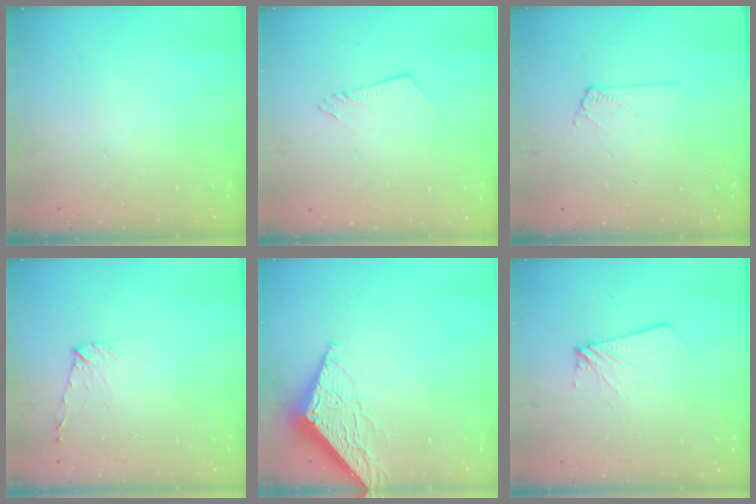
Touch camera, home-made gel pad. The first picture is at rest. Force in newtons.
{"total": 2.9, "press": 2.9, "slide": 0.2}
{"total": 3.9, "press": 3.8, "slide": 0.6}
{"total": 6.6, "press": 6.6, "slide": 0.6}
{"total": 6.4, "press": 6.4, "slide": 0.8}
{"total": 2.8, "press": 2.8, "slide": 0.4}